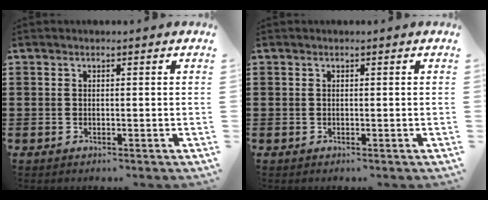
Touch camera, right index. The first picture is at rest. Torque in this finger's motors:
{"motor_torque": [-0.24, 0.21, 0.00, 0.00]}